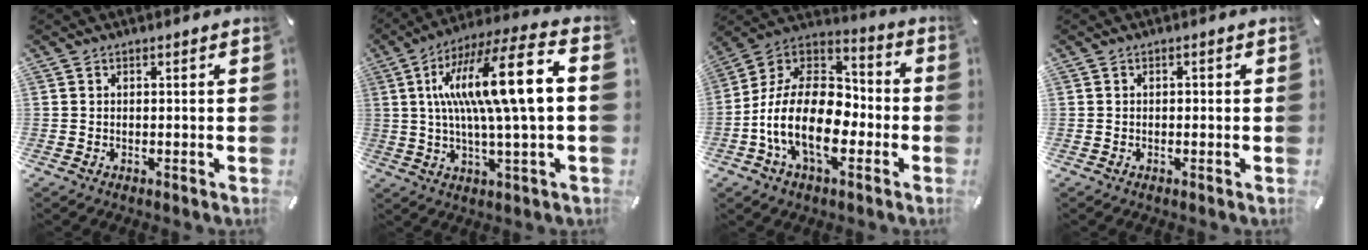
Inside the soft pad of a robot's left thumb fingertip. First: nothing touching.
{"total": 18.7, "force": [3.2, 2.7, 18.2], "torque": [-0.347, -0.012, 0.032]}
{"total": 18.5, "force": [-6.5, 11.6, 12.9], "torque": [-0.270, 0.016, -0.115]}
{"total": 0.8, "force": [-0.3, 0.5, 0.5], "torque": [-0.011, 0.002, -0.008]}